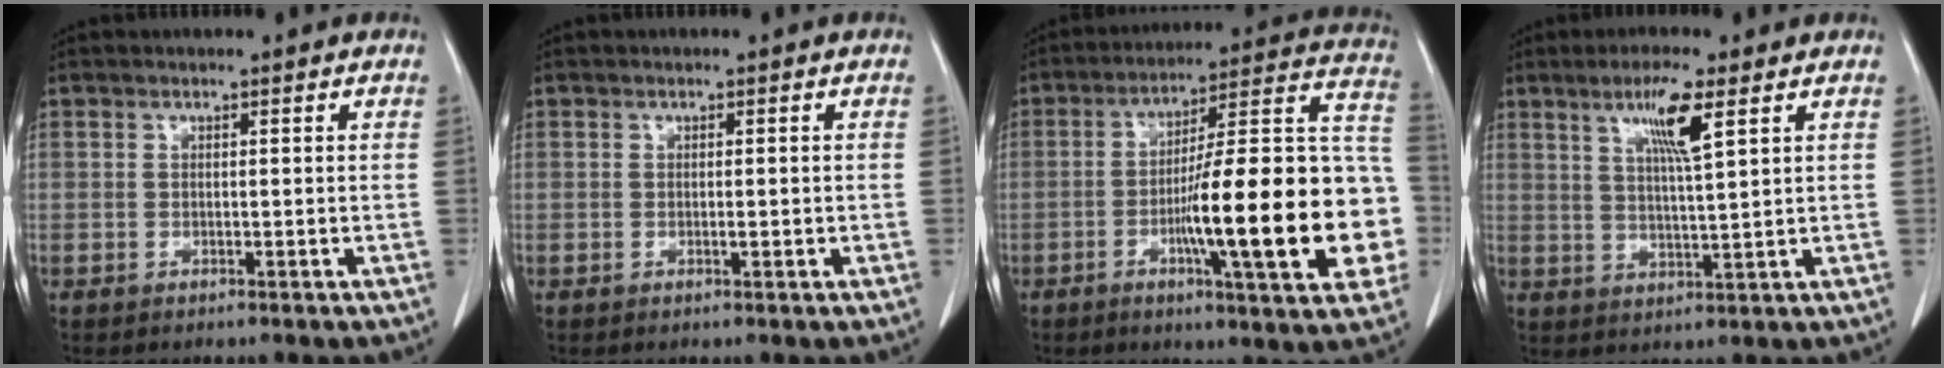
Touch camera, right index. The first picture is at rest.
{"total": 0.8, "force": [-0.1, 0.3, 0.8], "torque": [-0.011, 0.000, 0.001]}
{"total": 24.1, "force": [-5.4, 3.2, 23.3], "torque": [-0.265, 0.025, -0.076]}
{"total": 6.8, "force": [3.3, -0.4, 6.0], "torque": [-0.110, -0.003, 0.062]}